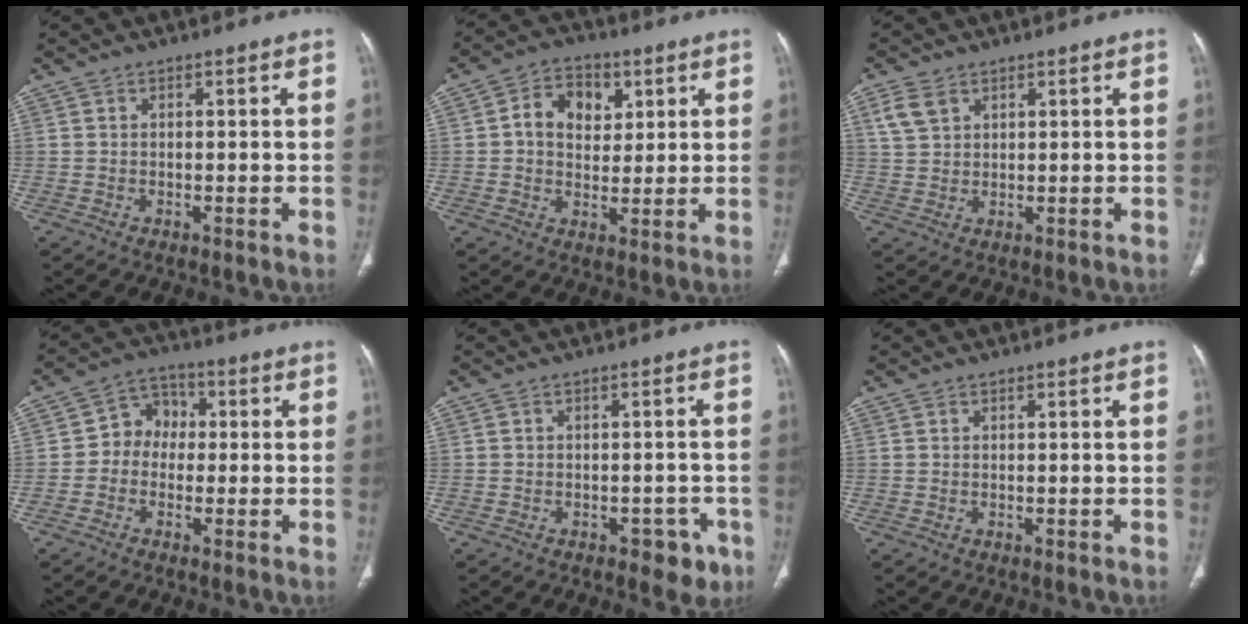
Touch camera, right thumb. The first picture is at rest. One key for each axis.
{"total": 9.4, "fx": 2.6, "fy": 7.1, "fz": 5.6, "tx": -0.053, "ty": -0.001, "tz": 0.039}
{"total": 4.3, "fx": 2.3, "fy": 2.8, "fz": 2.3, "tx": -0.043, "ty": -0.002, "tz": 0.054}
{"total": 6.4, "fx": -0.5, "fy": 5.5, "fz": 3.2, "tx": -0.023, "ty": 0.026, "tz": -0.028}
{"total": 5.0, "fx": -2.8, "fy": 3.0, "fz": 2.9, "tx": -0.012, "ty": 0.016, "tz": -0.034}
{"total": 0.0}